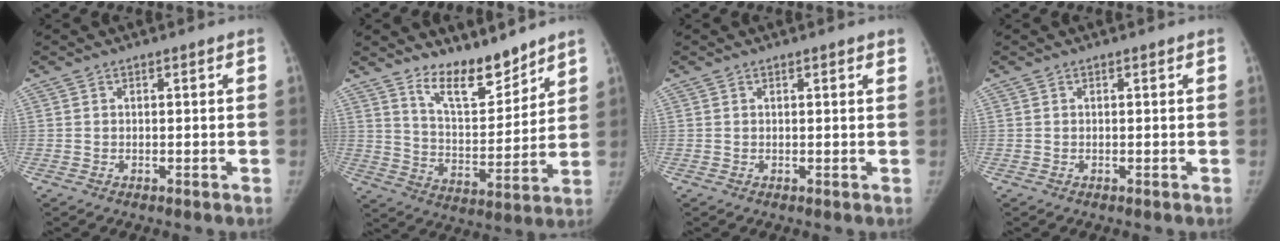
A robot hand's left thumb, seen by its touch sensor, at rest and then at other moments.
{"total": 10.9, "force": [9.0, 3.7, 4.9], "torque": [-0.055, -0.078, 0.166]}
{"total": 1.4, "force": [1.0, 0.3, 1.0], "torque": [-0.009, 0.001, 0.012]}
{"total": 0.0}